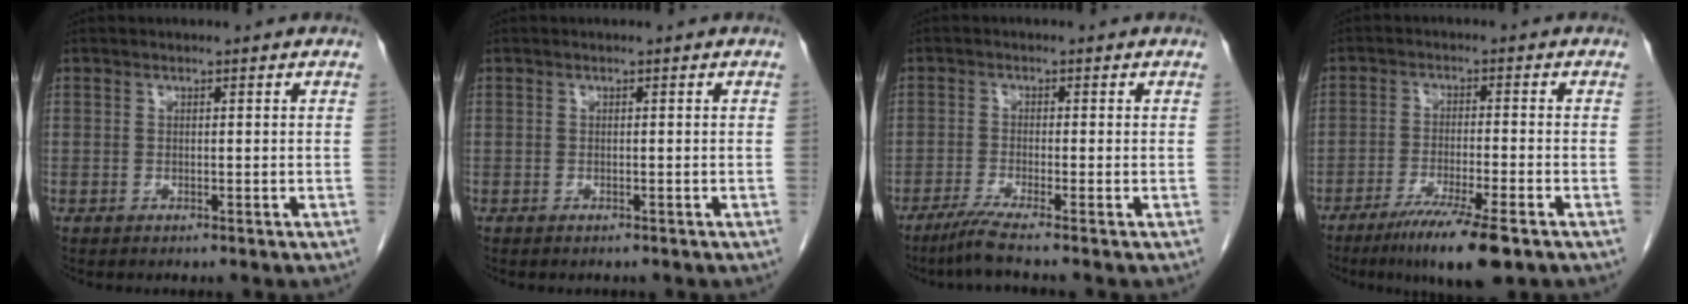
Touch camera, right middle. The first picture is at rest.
{"total": 0.5, "force": [-0.5, 0.3, 0.1], "torque": [-0.007, 0.000, -0.008]}
{"total": 3.9, "force": [-3.0, -1.2, 2.3], "torque": [-0.048, -0.016, -0.064]}
{"total": 9.5, "force": [-6.3, 0.1, 7.1], "torque": [-0.120, -0.026, -0.101]}